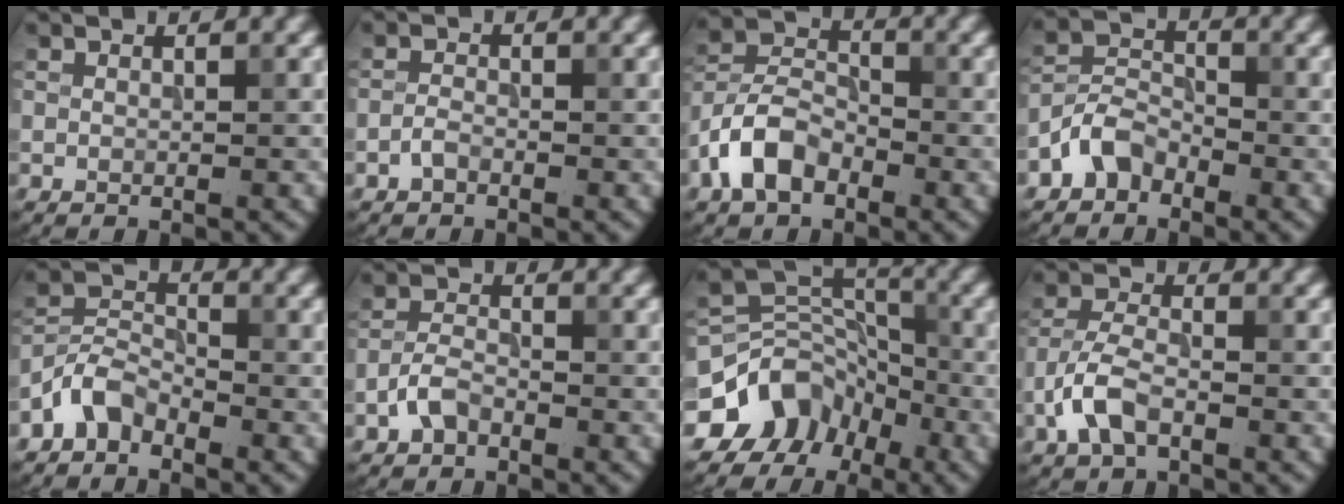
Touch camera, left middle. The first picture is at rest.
{"total": 1.1, "force": [-0.7, 0.5, 0.6], "torque": [-0.011, 0.003, -0.018]}
{"total": 5.4, "force": [-2.9, 3.3, 3.2], "torque": [-0.063, 0.009, -0.064]}
{"total": 3.3, "force": [-2.2, 2.0, 1.3], "torque": [-0.022, 0.013, -0.054]}
{"total": 3.3, "force": [-2.5, 1.7, 1.3], "torque": [-0.025, 0.013, -0.061]}
{"total": 2.3, "force": [-1.4, 1.3, 1.4], "torque": [-0.027, 0.008, -0.033]}
{"total": 8.8, "force": [-5.1, 6.5, 2.9], "torque": [-0.040, 0.024, -0.100]}
{"total": 3.9, "force": [-1.9, 1.9, 2.8], "torque": [-0.059, 0.006, -0.047]}